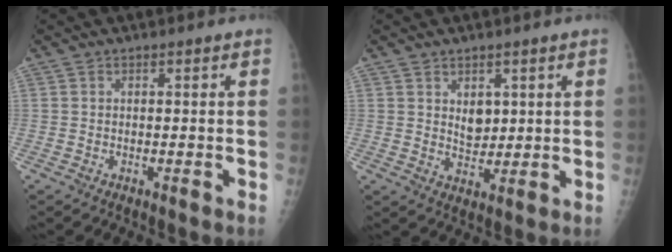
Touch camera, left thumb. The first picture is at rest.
{"total": 4.3, "force": [1.5, 2.8, 2.8], "torque": [-0.028, -0.016, 0.033]}